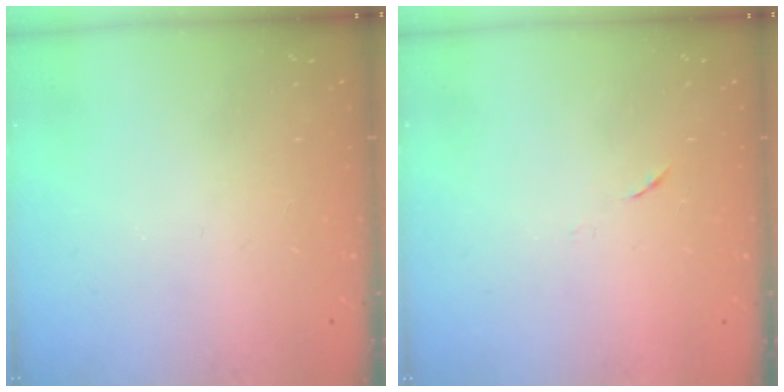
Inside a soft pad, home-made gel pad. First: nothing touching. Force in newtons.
{"total": 3.5, "press": 3.4, "slide": 0.9}